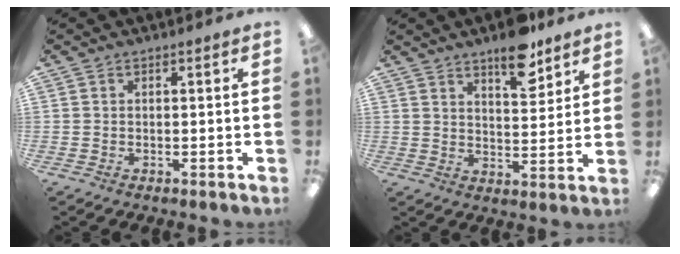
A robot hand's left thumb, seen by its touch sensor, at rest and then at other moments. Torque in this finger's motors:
{"motor_torque": [0.51, -0.11, 0.55, -0.65, 0.04]}